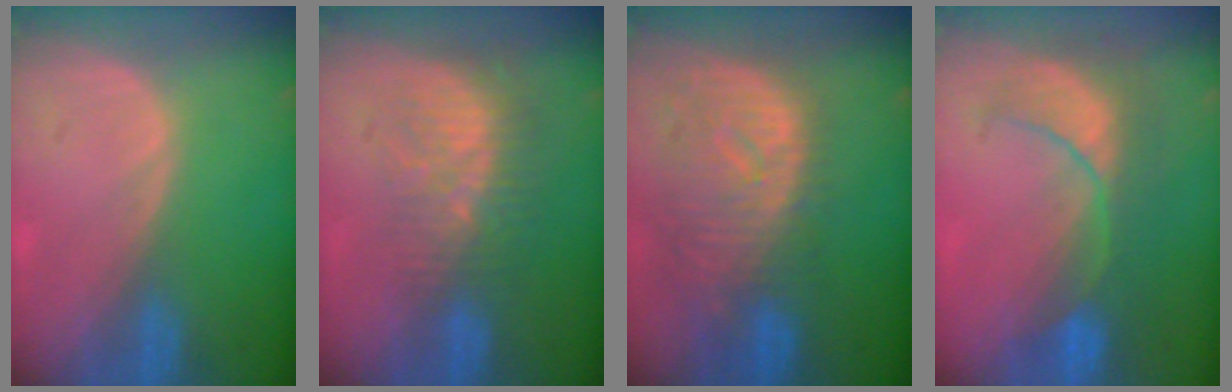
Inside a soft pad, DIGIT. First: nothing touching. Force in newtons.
{"total": 8.9, "press": 7.5, "slide": 4.9}
{"total": 11.1, "press": 9.8, "slide": 5.2}
{"total": 8.4, "press": 8.1, "slide": 2.2}